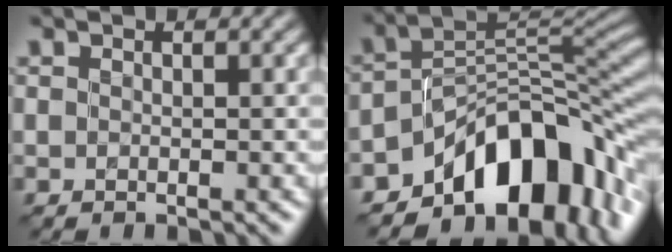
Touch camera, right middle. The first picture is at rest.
{"total": 11.2, "force": [-6.4, 5.7, 7.1], "torque": [-0.080, 0.005, -0.119]}